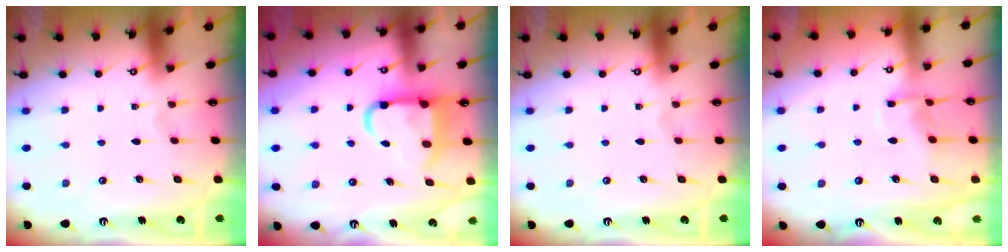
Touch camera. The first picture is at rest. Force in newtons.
{"total": 10.5, "press": 10.4, "slide": 1.5}
{"total": 0.0}
{"total": 7.2, "press": 7.2, "slide": 0.8}